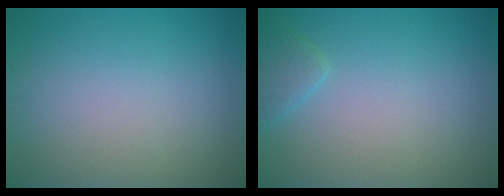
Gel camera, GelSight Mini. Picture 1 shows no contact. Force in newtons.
{"total": 1.5, "press": 1.5, "slide": 0.1}